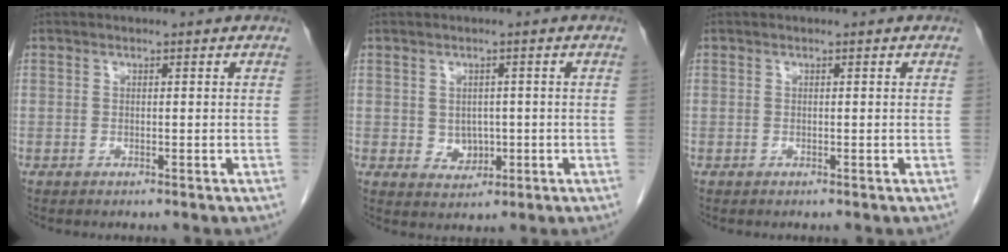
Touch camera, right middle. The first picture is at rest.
{"total": 2.9, "force": [-0.1, 2.3, 1.7], "torque": [-0.024, -0.001, 0.008]}
{"total": 0.0}